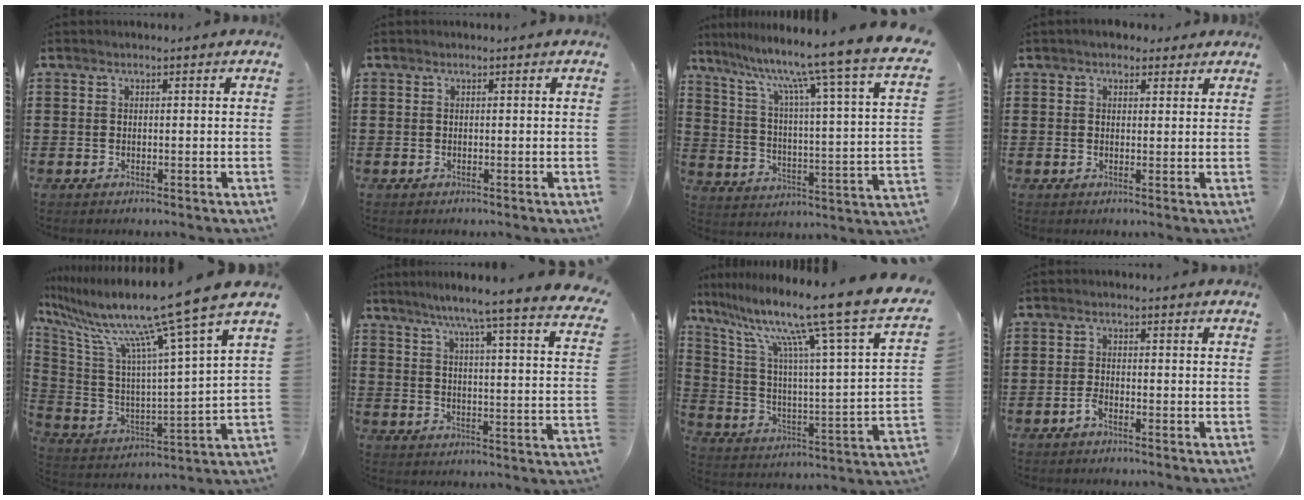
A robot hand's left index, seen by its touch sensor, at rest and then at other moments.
{"total": 0.0}
{"total": 10.0, "force": [8.1, -1.5, 5.7], "torque": [-0.125, -0.079, 0.116]}
{"total": 2.3, "force": [1.8, 1.3, 0.6], "torque": [-0.009, 0.005, 0.032]}
{"total": 13.9, "force": [11.1, -0.2, 8.4], "torque": [-0.196, -0.078, 0.172]}
{"total": 6.8, "force": [5.5, -1.4, 3.7], "torque": [-0.087, -0.048, 0.083]}
{"total": 14.2, "force": [10.5, 0.1, 9.5], "torque": [-0.193, -0.082, 0.157]}
{"total": 1.8, "force": [-1.3, 0.5, 1.2], "torque": [-0.033, -0.002, -0.026]}